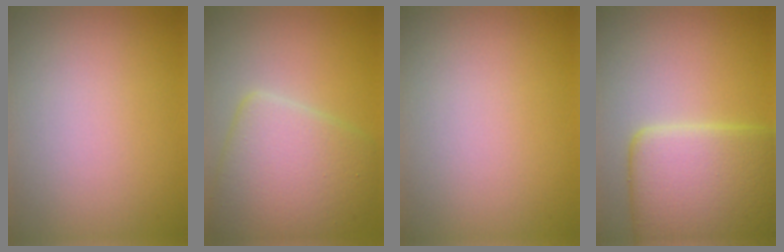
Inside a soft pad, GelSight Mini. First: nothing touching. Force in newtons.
{"total": 6.9, "press": 6.9, "slide": 0.2}
{"total": 0.0}
{"total": 8.9, "press": 8.9, "slide": 0.6}